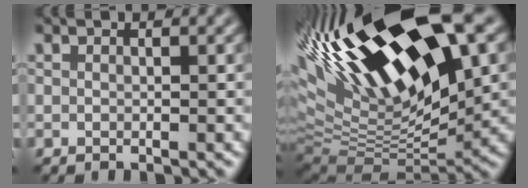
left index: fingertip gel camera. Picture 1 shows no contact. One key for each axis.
{"total": 18.2, "fx": 6.9, "fy": 6.0, "fz": 15.8, "tx": -0.286, "ty": 0.018, "tz": 0.119}